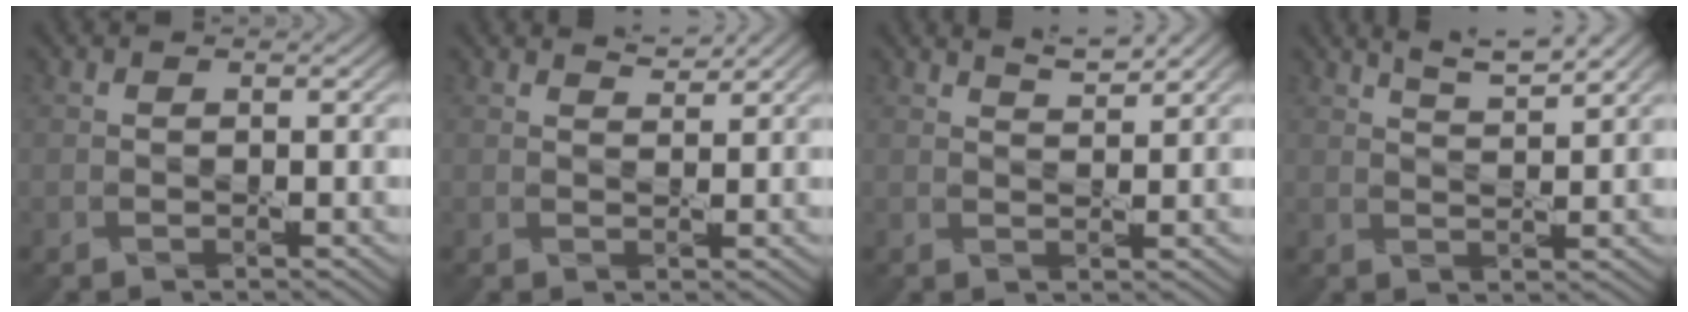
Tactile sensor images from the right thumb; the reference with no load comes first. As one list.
[{"total": 1.5, "force": [1.4, 0.1, 0.5], "torque": [-0.016, 0.001, 0.028]}, {"total": 2.8, "force": [2.3, 0.4, 1.7], "torque": [-0.028, 0.000, 0.045]}, {"total": 4.9, "force": [3.7, 0.7, 3.2], "torque": [-0.055, 0.006, 0.066]}]